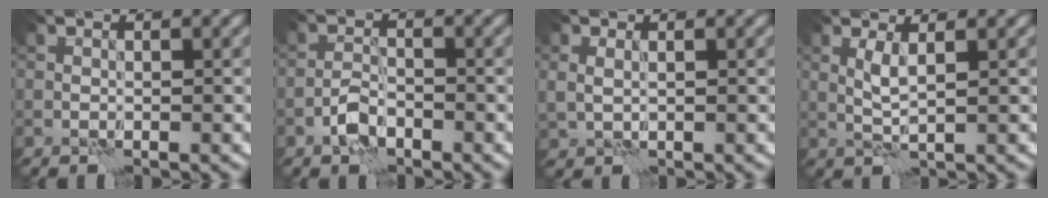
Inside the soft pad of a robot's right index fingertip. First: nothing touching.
{"total": 2.3, "force": [-1.5, 1.2, 1.4], "torque": [-0.024, 0.007, -0.033]}
{"total": 1.4, "force": [0.4, 1.0, 0.9], "torque": [-0.022, 0.000, 0.014]}
{"total": 1.8, "force": [0.7, 0.1, 1.6], "torque": [-0.041, 0.000, 0.017]}